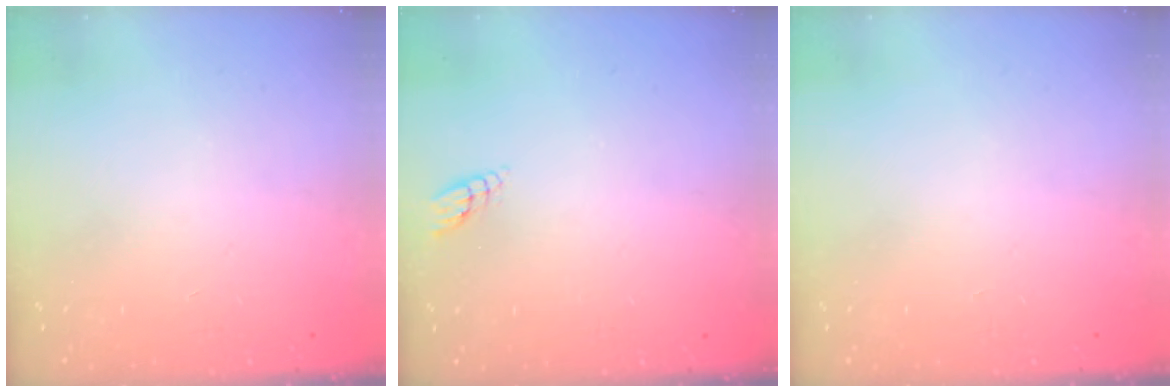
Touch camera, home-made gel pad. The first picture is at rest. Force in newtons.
{"total": 3.0, "press": 3.0, "slide": 0.3}
{"total": 0.0}